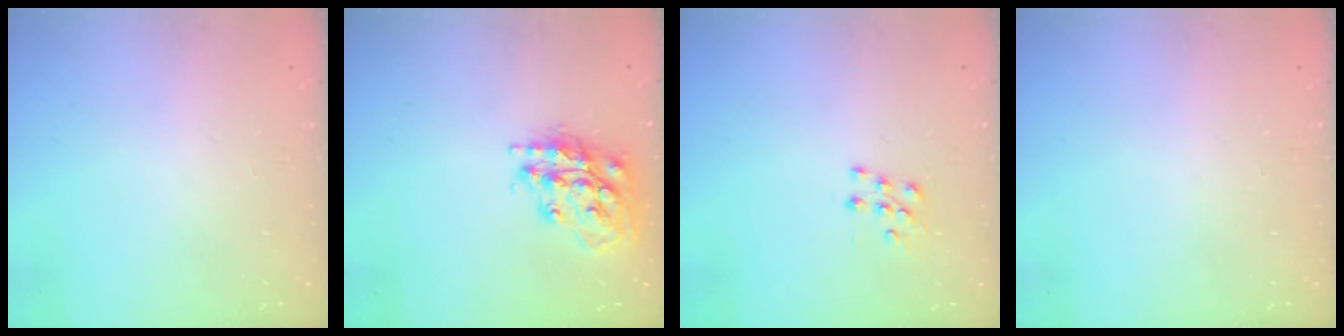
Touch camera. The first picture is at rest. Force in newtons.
{"total": 17.6, "press": 17.5, "slide": 1.4}
{"total": 7.0, "press": 7.0, "slide": 0.7}
{"total": 0.0}